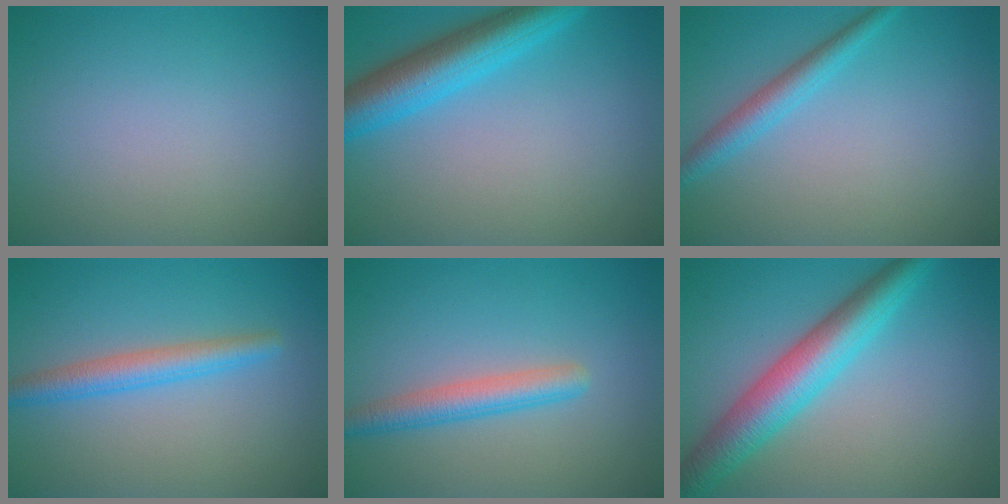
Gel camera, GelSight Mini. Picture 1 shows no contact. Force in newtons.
{"total": 6.3, "press": 6.3, "slide": 0.3}
{"total": 2.5, "press": 2.5, "slide": 0.0}
{"total": 3.0, "press": 3.0, "slide": 0.1}
{"total": 3.0, "press": 3.0, "slide": 0.1}
{"total": 6.5, "press": 6.5, "slide": 0.1}